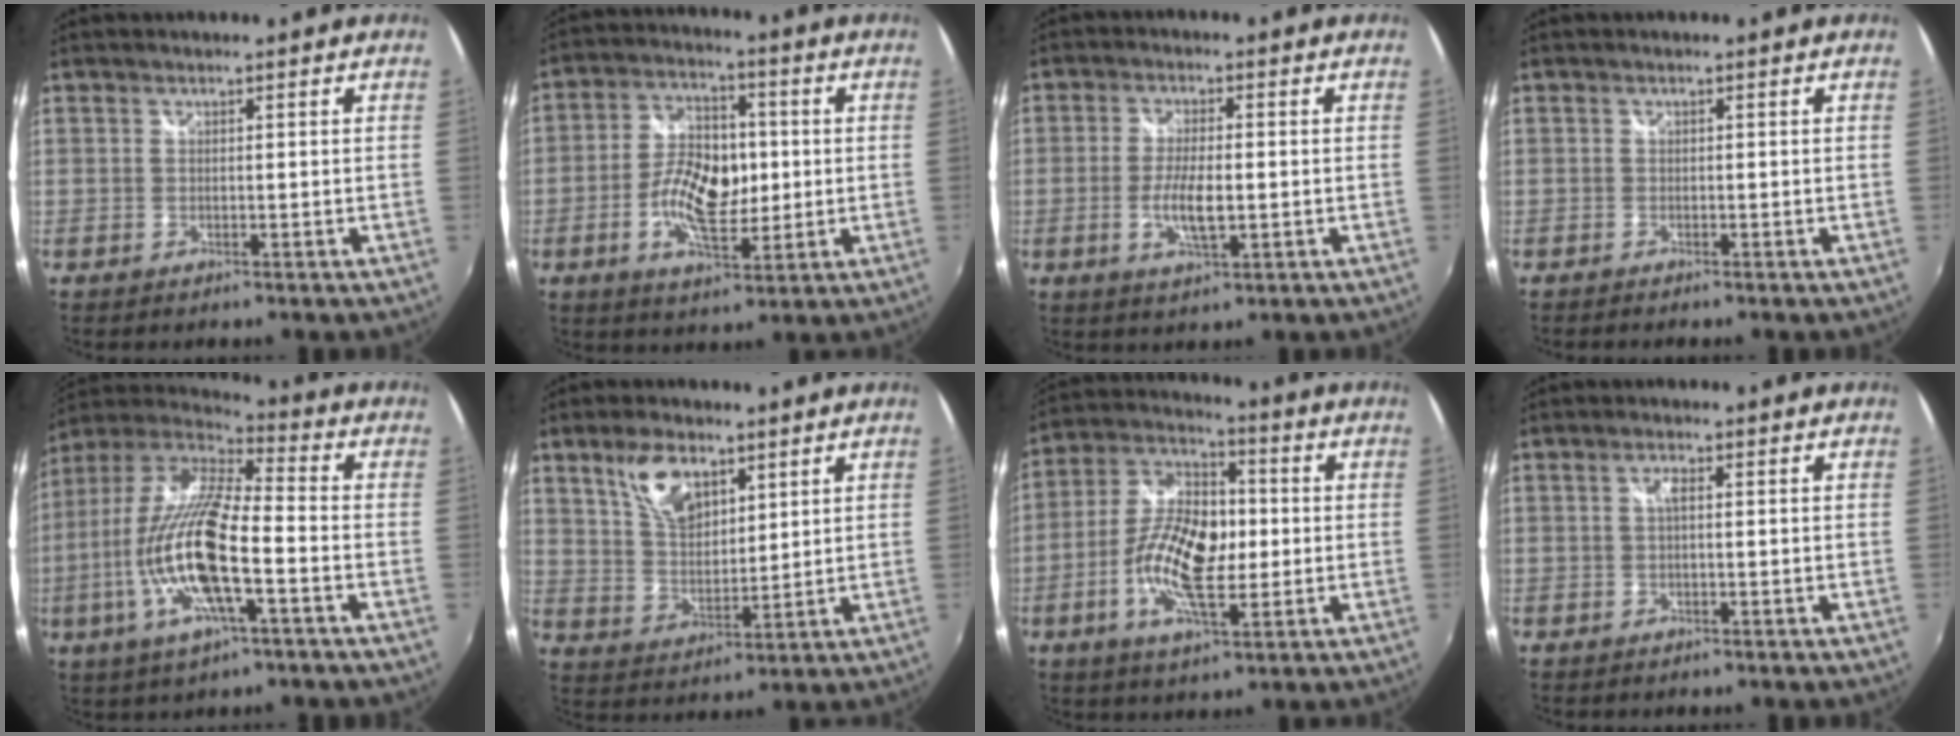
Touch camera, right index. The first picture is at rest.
{"total": 11.3, "force": [-1.3, 6.1, 9.5], "torque": [-0.186, 0.008, -0.022]}
{"total": 6.4, "force": [-1.3, 1.9, 5.9], "torque": [-0.119, -0.005, -0.024]}
{"total": 0.9, "force": [-0.9, 0.3, 0.3], "torque": [-0.010, -0.006, -0.018]}
{"total": 19.2, "force": [-5.2, 4.7, 17.9], "torque": [-0.349, -0.019, -0.105]}
{"total": 9.5, "force": [5.3, 4.9, 6.1], "torque": [-0.113, 0.012, 0.107]}
{"total": 14.4, "force": [-2.0, 6.4, 12.7], "torque": [-0.254, 0.008, -0.042]}
{"total": 1.5, "force": [0.1, 0.3, 1.5], "torque": [-0.027, 0.005, -0.001]}